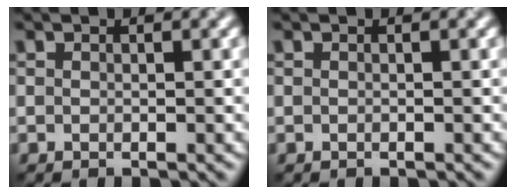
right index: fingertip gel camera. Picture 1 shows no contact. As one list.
[{"total": 0.0}]